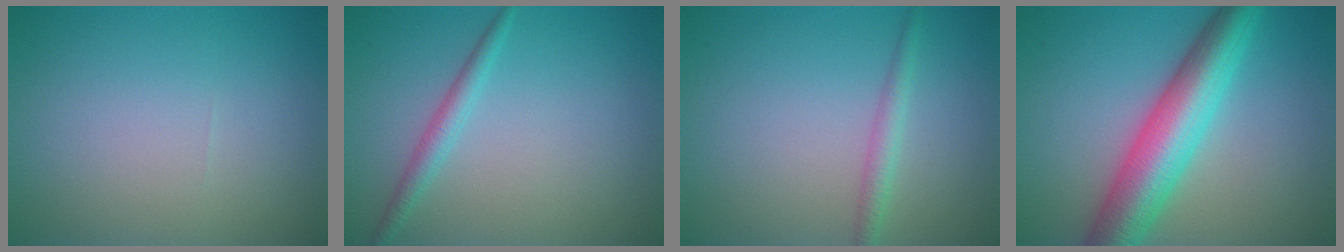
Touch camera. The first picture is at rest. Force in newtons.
{"total": 1.8, "press": 1.8, "slide": 0.0}
{"total": 1.7, "press": 1.7, "slide": 0.0}
{"total": 8.4, "press": 8.4, "slide": 0.2}